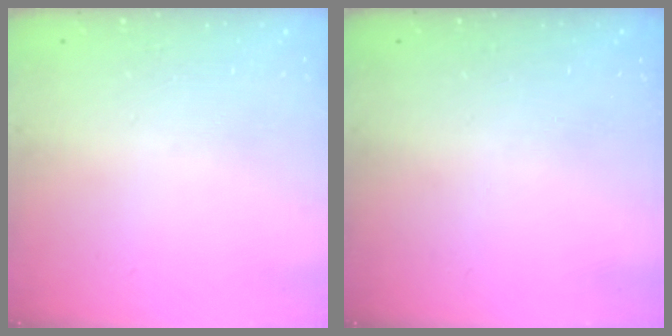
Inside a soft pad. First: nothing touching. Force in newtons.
{"total": 0.0}